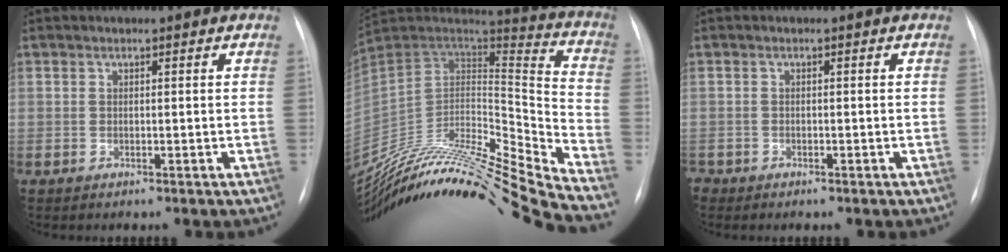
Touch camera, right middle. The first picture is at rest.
{"total": 30.0, "force": [-26.6, -0.2, 14.0], "torque": [-0.217, -0.017, -0.429]}
{"total": 1.3, "force": [-0.9, 0.9, 0.1], "torque": [0.000, 0.002, -0.015]}